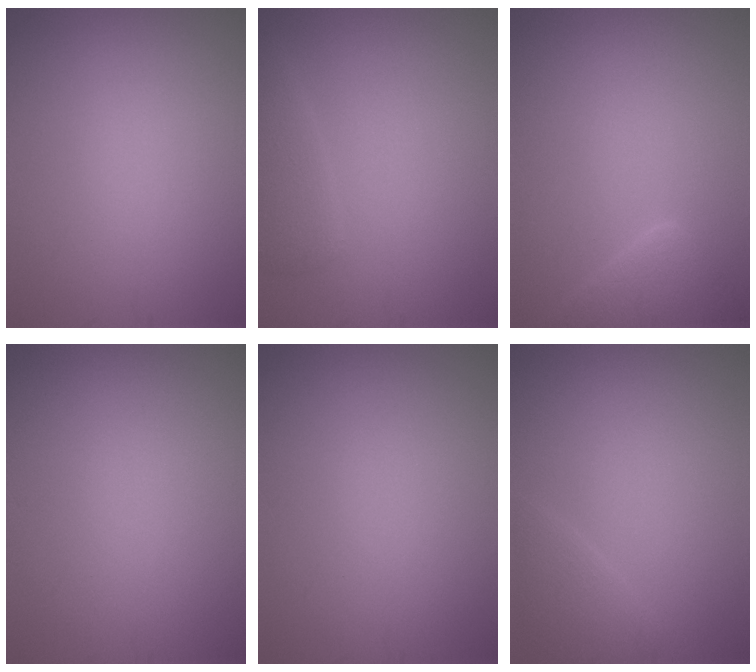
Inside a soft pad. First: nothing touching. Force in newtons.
{"total": 2.2, "press": 2.2, "slide": 0.0}
{"total": 4.2, "press": 4.1, "slide": 0.3}
{"total": 0.0}
{"total": 0.0}
{"total": 1.7, "press": 1.7, "slide": 0.1}